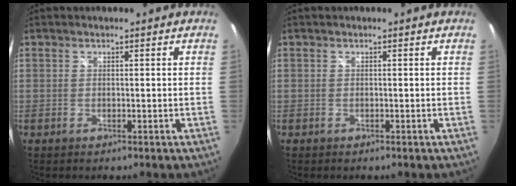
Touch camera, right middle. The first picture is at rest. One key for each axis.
{"total": 0.0}